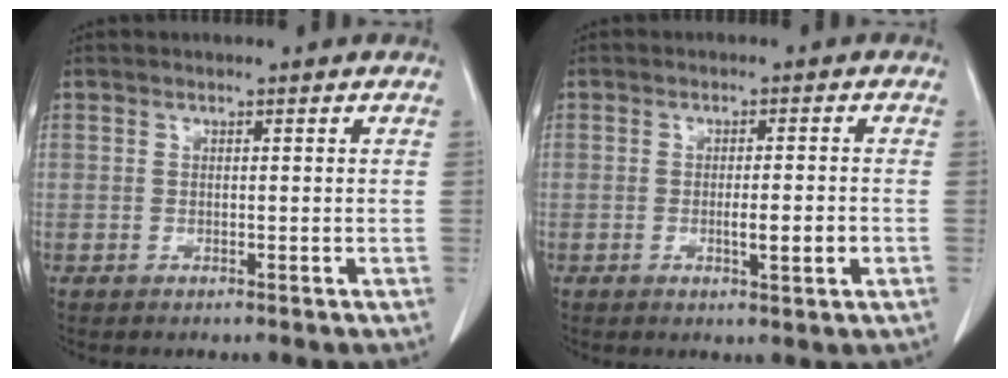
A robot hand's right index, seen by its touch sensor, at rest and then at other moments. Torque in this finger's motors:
{"motor_torque": [0.62, -0.32, 0.22, 0.03]}